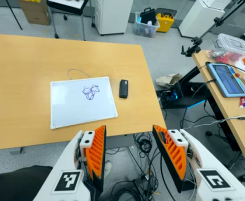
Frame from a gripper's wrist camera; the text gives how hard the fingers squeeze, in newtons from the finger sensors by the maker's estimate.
{"total": 0.0}